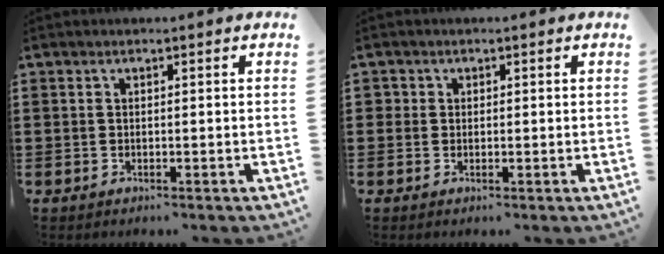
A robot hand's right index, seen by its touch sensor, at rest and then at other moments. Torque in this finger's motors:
{"motor_torque": [0.15, 0.57, 0.00, 0.00]}